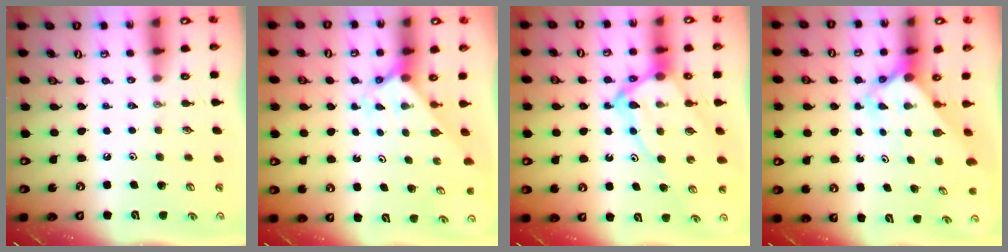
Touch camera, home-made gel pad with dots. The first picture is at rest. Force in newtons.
{"total": 1.8, "press": 1.8, "slide": 0.1}
{"total": 13.0, "press": 13.0, "slide": 1.3}
{"total": 2.8, "press": 2.8, "slide": 0.1}